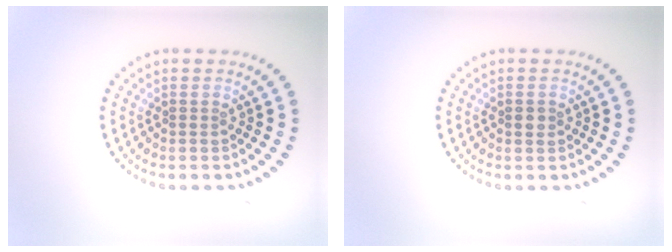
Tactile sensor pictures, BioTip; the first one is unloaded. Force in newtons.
{"total": 1.2, "press": 1.2, "slide": 0.1}